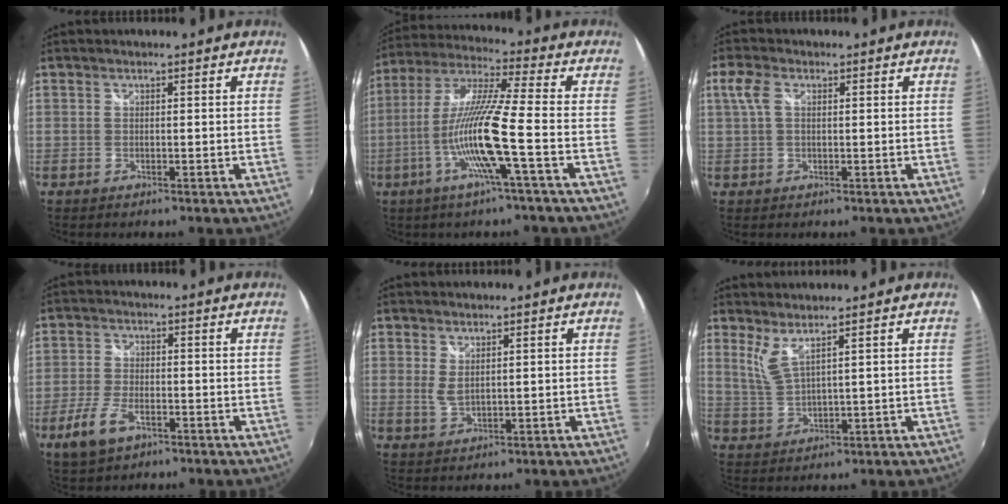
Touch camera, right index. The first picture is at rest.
{"total": 13.9, "force": [-4.9, -1.0, 13.0], "torque": [-0.244, -0.010, -0.096]}
{"total": 3.6, "force": [0.7, 1.9, 3.0], "torque": [-0.065, 0.009, 0.014]}
{"total": 7.2, "force": [-3.9, 3.4, 5.0], "torque": [-0.121, -0.009, -0.071]}
{"total": 2.4, "force": [0.9, 1.0, 2.0], "torque": [-0.038, -0.004, 0.017]}
{"total": 3.6, "force": [2.5, 0.0, 2.6], "torque": [-0.057, -0.007, 0.056]}